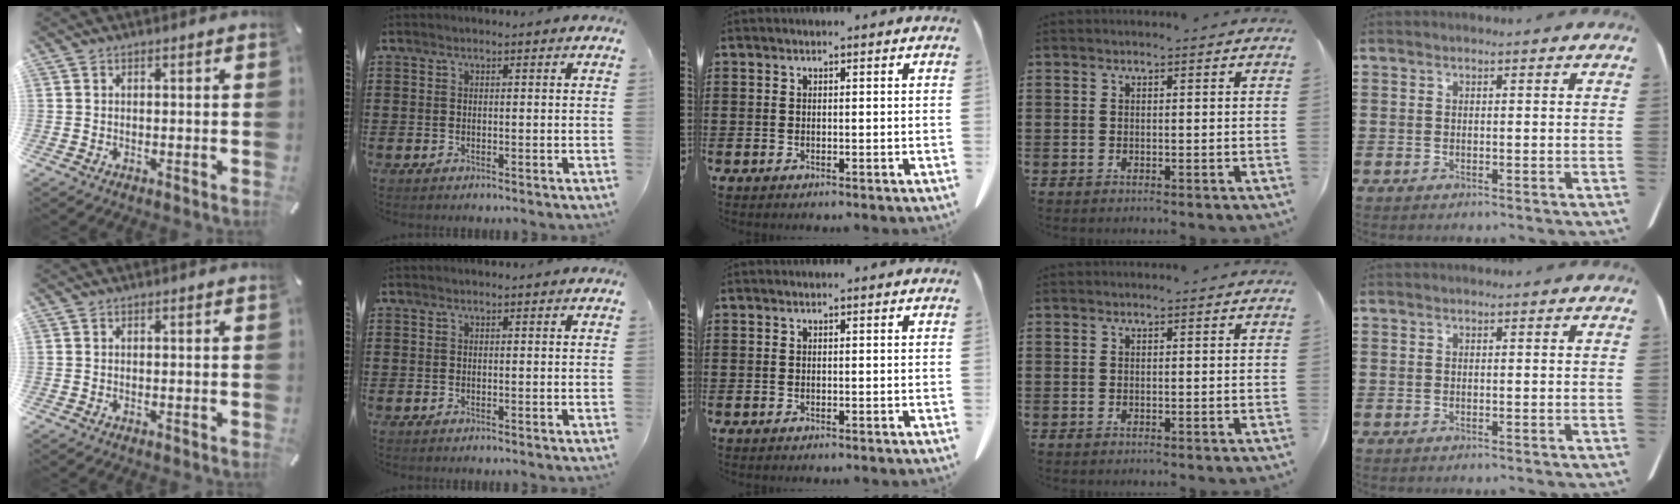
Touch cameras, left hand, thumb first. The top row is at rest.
{}